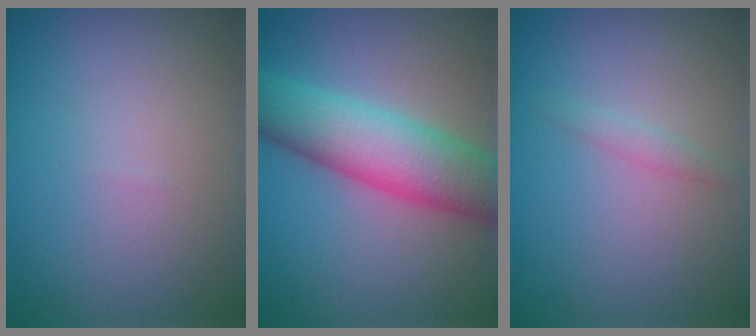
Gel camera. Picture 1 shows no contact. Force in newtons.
{"total": 8.2, "press": 8.2, "slide": 0.2}
{"total": 0.9, "press": 0.9, "slide": 0.1}